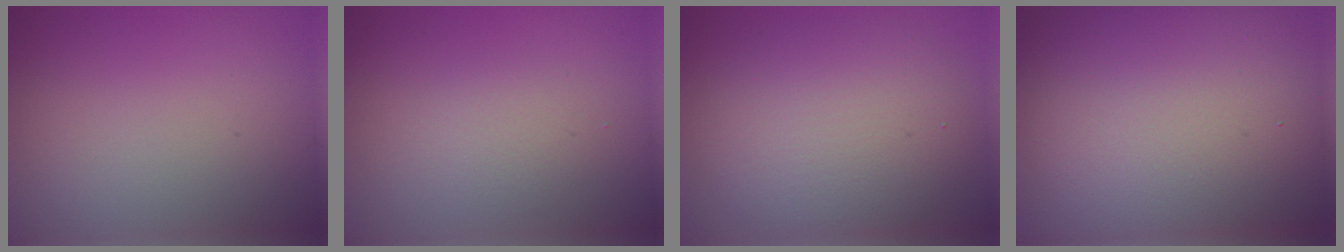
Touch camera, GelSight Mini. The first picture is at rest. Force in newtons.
{"total": 1.8, "press": 1.8, "slide": 0.0}
{"total": 6.7, "press": 6.7, "slide": 0.3}
{"total": 20.6, "press": 20.6, "slide": 1.1}